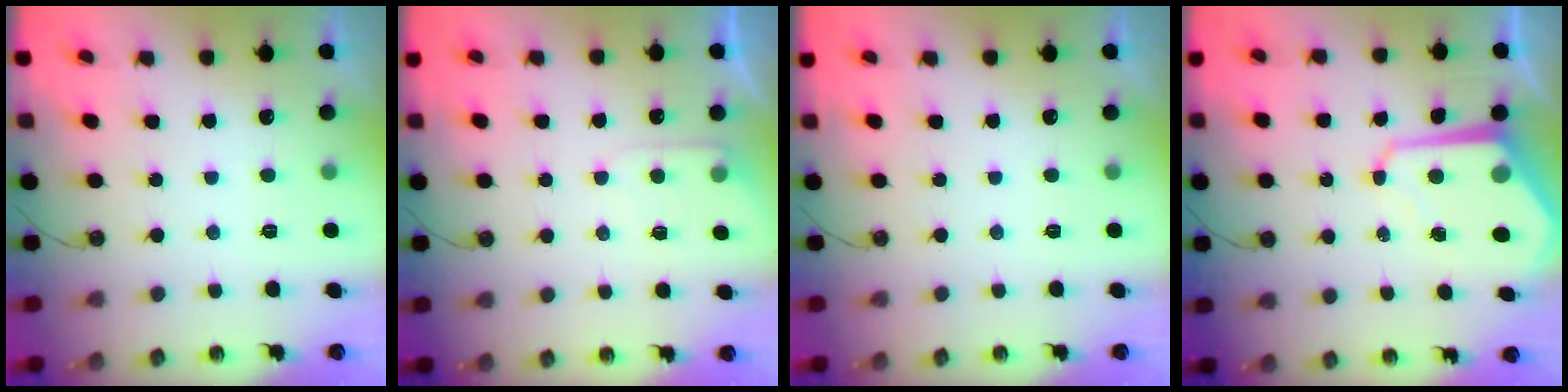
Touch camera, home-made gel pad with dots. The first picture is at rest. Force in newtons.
{"total": 5.2, "press": 5.1, "slide": 0.8}
{"total": 0.0}
{"total": 10.3, "press": 10.2, "slide": 1.0}